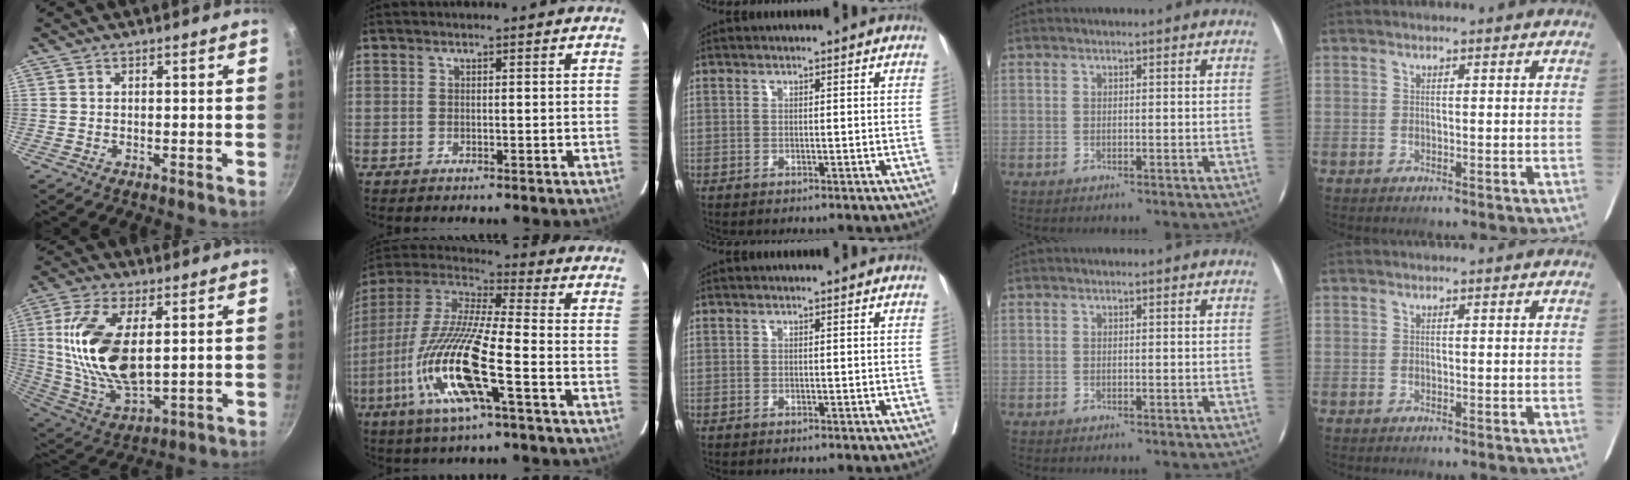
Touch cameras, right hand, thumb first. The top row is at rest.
{"thumb": {"total": 18.6, "force": [2.7, 9.1, 16.0], "torque": [-0.325, -0.016, 0.062]}, "index": {"total": 17.3, "force": [-6.1, 1.9, 16.1], "torque": [-0.346, -0.014, -0.120]}}